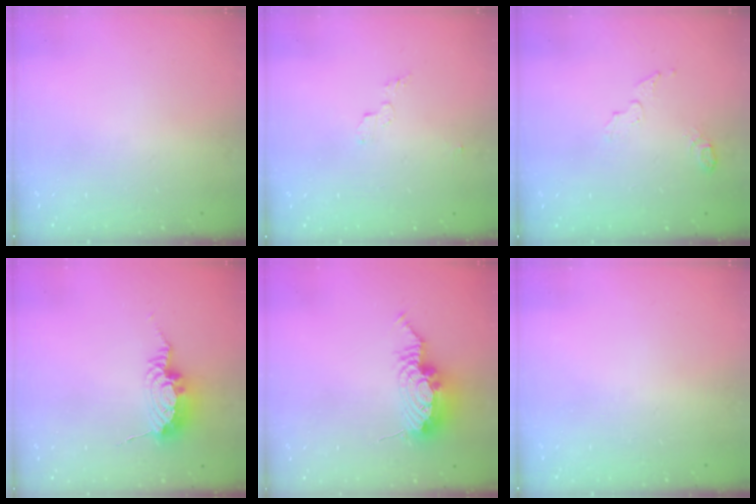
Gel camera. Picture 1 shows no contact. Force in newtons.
{"total": 3.5, "press": 3.5, "slide": 0.2}
{"total": 5.3, "press": 5.3, "slide": 0.5}
{"total": 9.3, "press": 9.2, "slide": 1.0}
{"total": 11.6, "press": 11.3, "slide": 2.9}
{"total": 0.0}